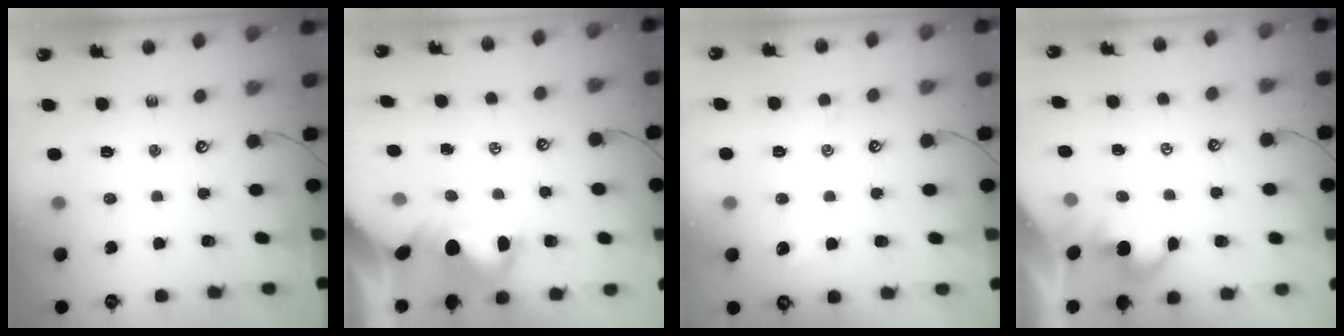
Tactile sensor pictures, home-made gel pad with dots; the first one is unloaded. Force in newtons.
{"total": 3.4, "press": 3.2, "slide": 1.2}
{"total": 1.8, "press": 1.7, "slide": 0.4}
{"total": 2.9, "press": 2.9, "slide": 0.2}